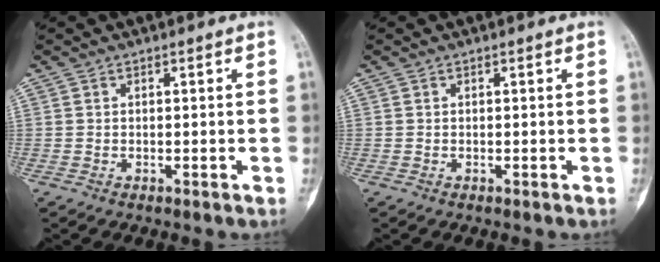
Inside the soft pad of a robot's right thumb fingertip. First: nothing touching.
{"total": 0.0}